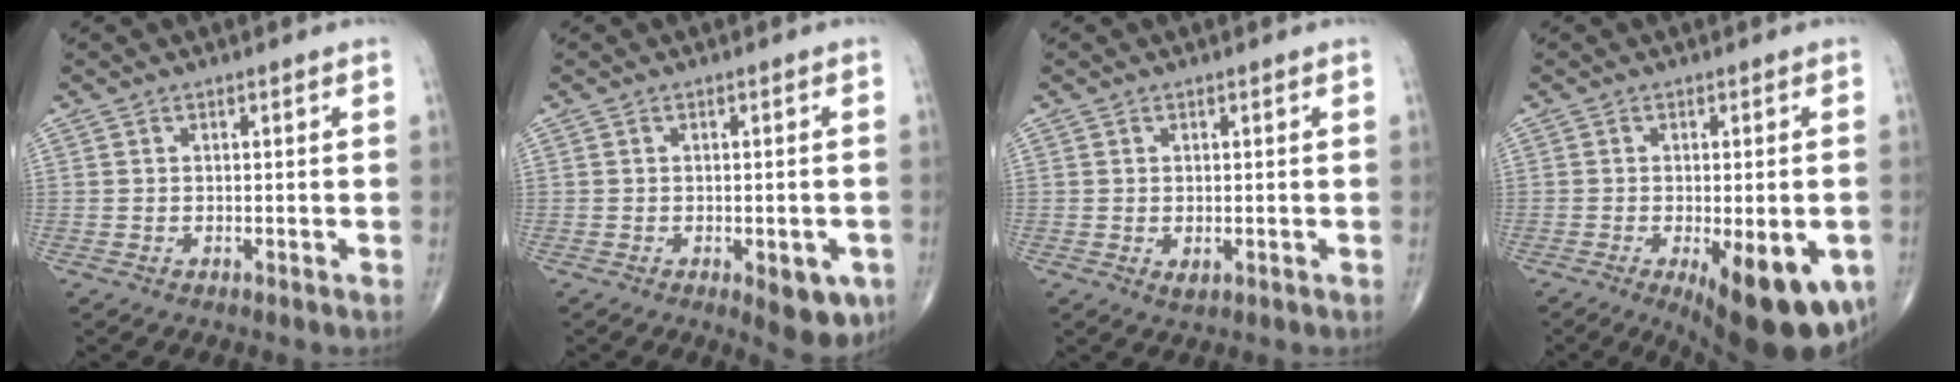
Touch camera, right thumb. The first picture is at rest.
{"total": 6.8, "force": [-2.6, 2.8, 5.6], "torque": [-0.049, 0.000, -0.026]}
{"total": 1.5, "force": [-0.3, 0.9, 1.2], "torque": [-0.017, -0.003, -0.003]}
{"total": 16.3, "force": [-6.1, 6.0, 13.8], "torque": [-0.142, -0.010, -0.071]}